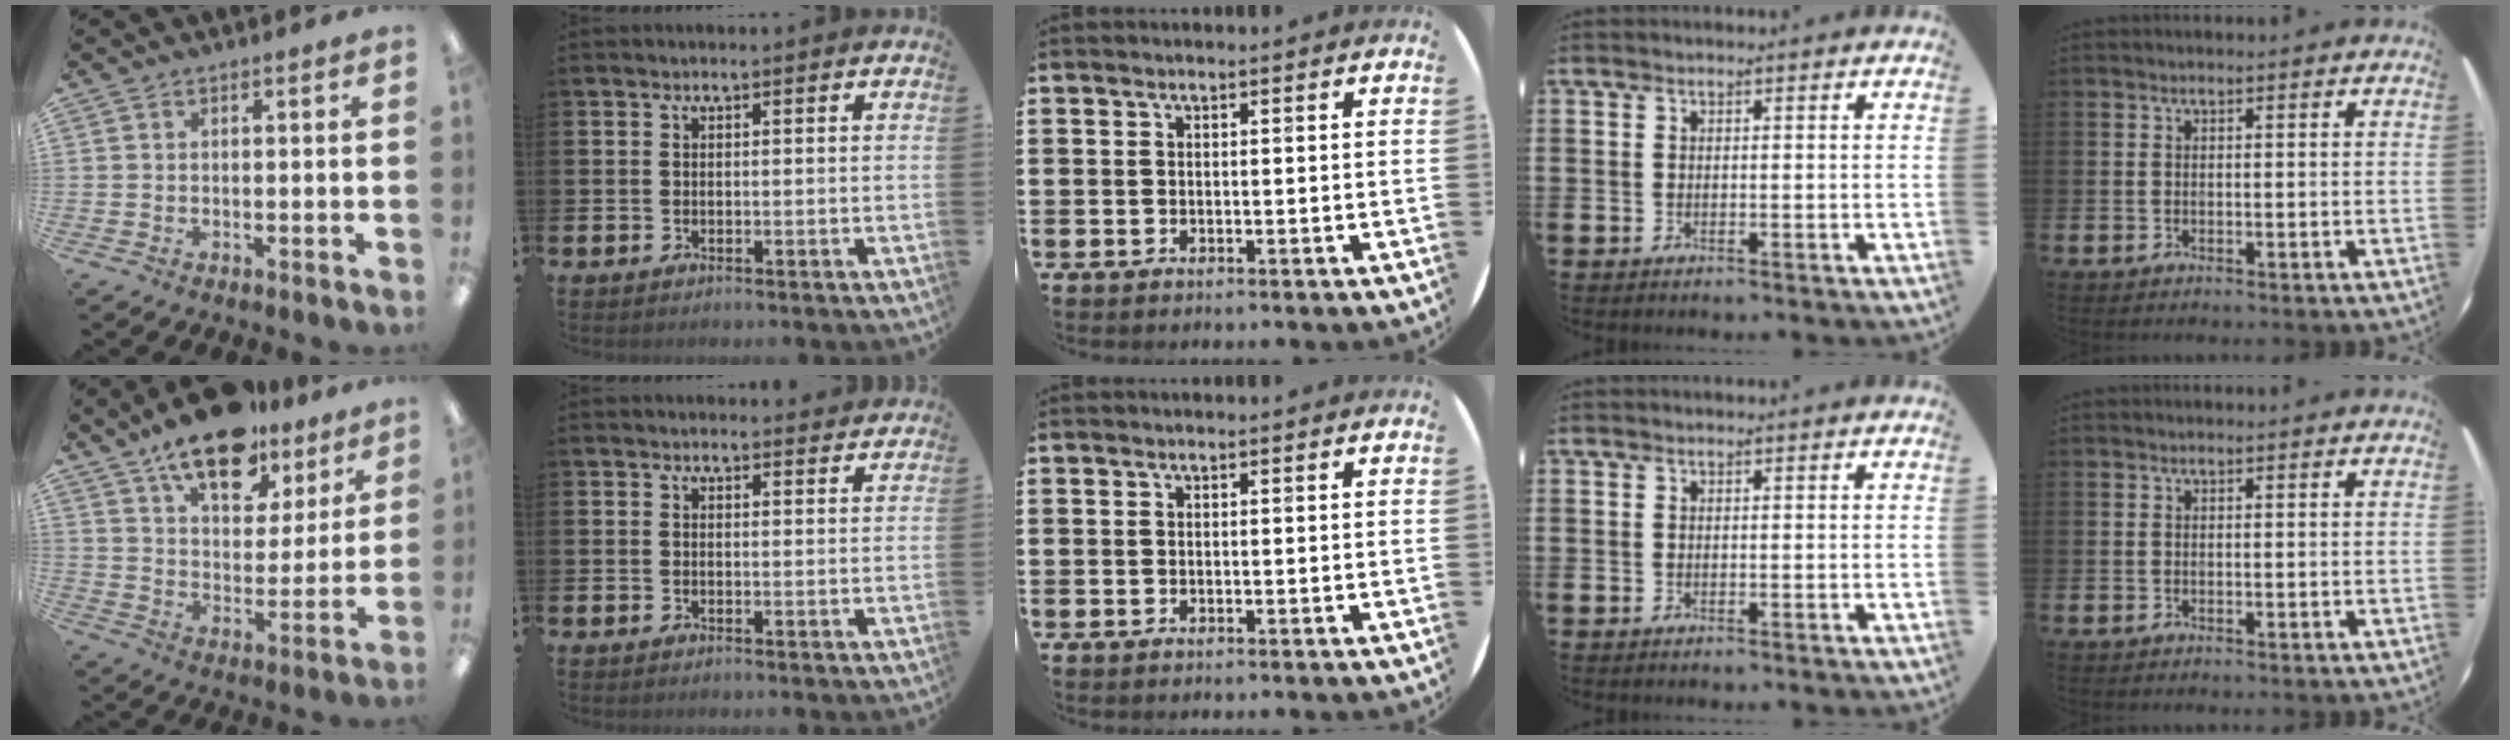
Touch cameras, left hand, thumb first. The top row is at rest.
{"thumb": {"total": 16.9, "force": [12.5, 7.7, 8.4], "torque": [-0.131, -0.067, 0.216]}, "index": {"total": 1.6, "force": [1.5, 0.4, 0.0], "torque": [0.007, -0.006, 0.026]}}